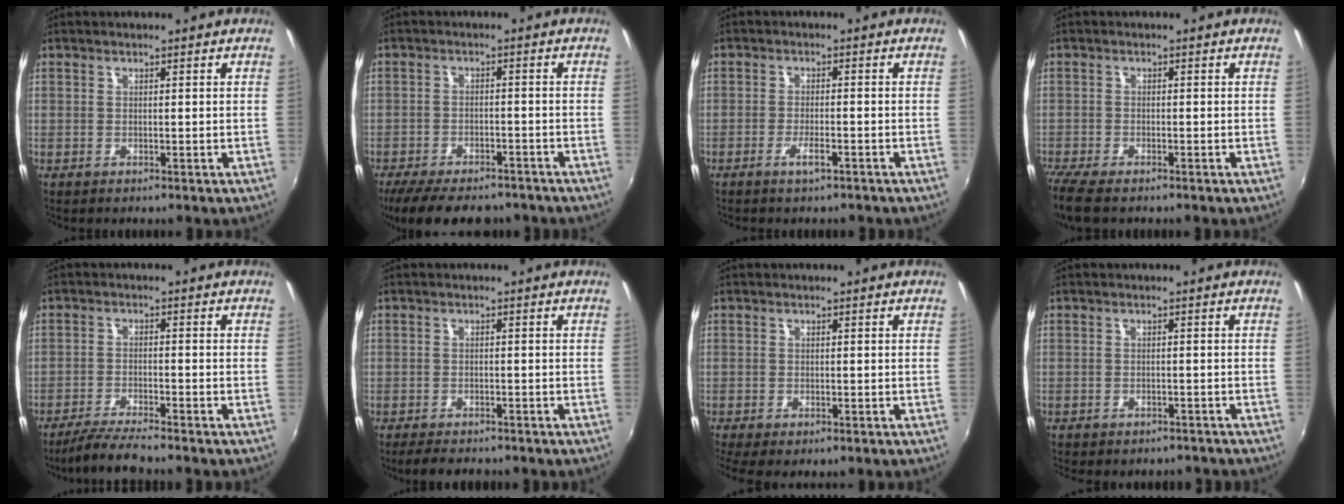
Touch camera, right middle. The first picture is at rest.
{"total": 14.3, "force": [-11.3, 5.4, 6.9], "torque": [-0.150, -0.025, -0.170]}
{"total": 3.3, "force": [-2.3, 0.5, 2.3], "torque": [-0.054, -0.002, -0.041]}
{"total": 6.7, "force": [-5.3, 1.6, 3.8], "torque": [-0.097, -0.033, -0.101]}
{"total": 6.2, "force": [-5.6, -0.1, 2.8], "torque": [-0.074, -0.014, -0.101]}
{"total": 4.6, "force": [-3.9, 1.7, 1.8], "torque": [-0.046, -0.007, -0.062]}
{"total": 4.6, "force": [-2.8, 1.7, 3.2], "torque": [-0.068, -0.021, -0.042]}
{"total": 5.2, "force": [-4.5, 2.0, 1.7], "torque": [-0.036, -0.013, -0.053]}